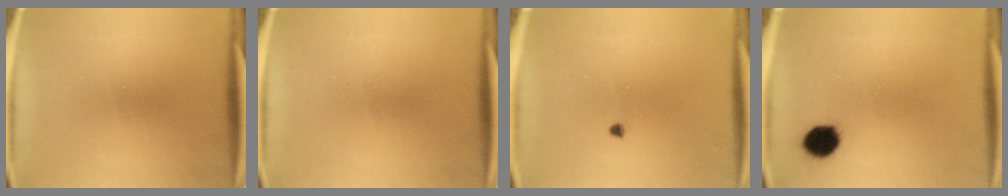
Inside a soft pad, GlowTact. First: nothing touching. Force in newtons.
{"total": 0.0}
{"total": 0.7}
{"total": 6.1}